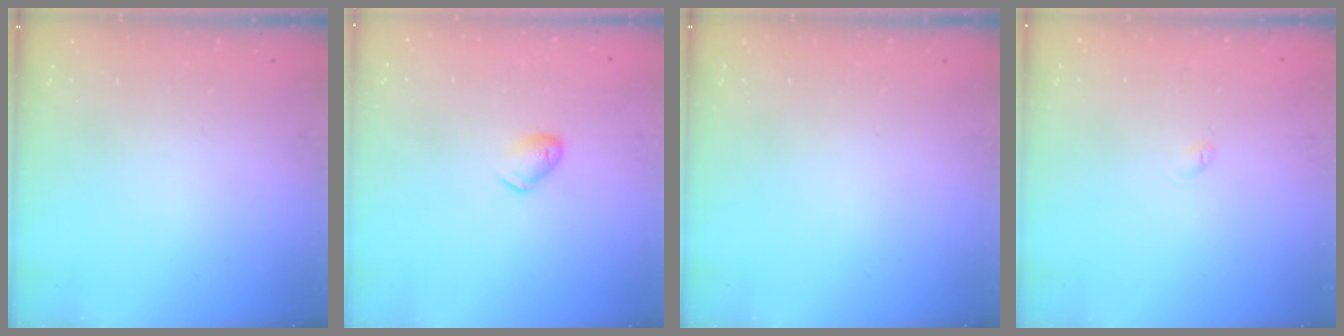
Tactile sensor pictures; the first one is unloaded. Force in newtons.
{"total": 5.6, "press": 5.5, "slide": 1.0}
{"total": 0.0}
{"total": 2.4, "press": 2.3, "slide": 0.4}